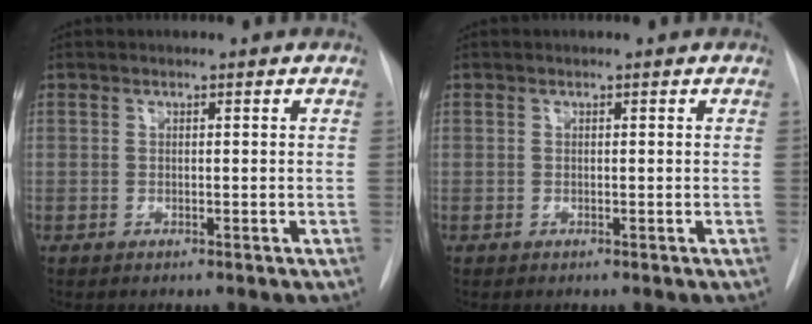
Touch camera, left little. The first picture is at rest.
{"total": 0.0}